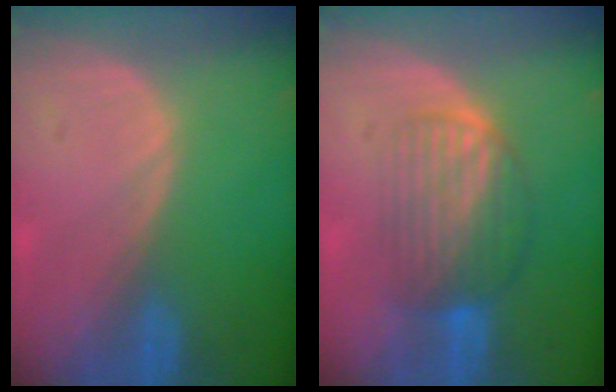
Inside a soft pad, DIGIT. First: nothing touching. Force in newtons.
{"total": 6.6, "press": 6.3, "slide": 1.9}